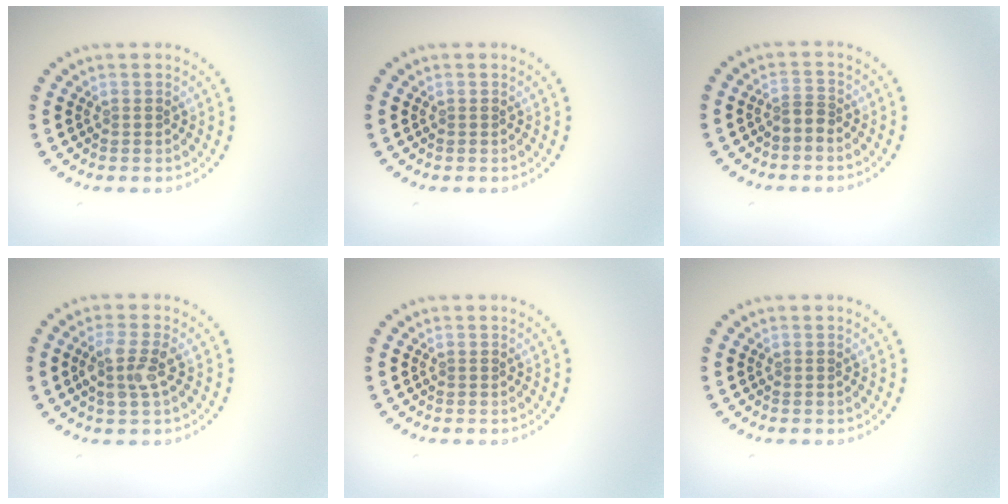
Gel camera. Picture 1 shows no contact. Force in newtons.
{"total": 0.0}
{"total": 1.2, "press": 0.7, "slide": 0.9}
{"total": 2.7, "press": 2.6, "slide": 0.9}
{"total": 0.0}
{"total": 0.0}